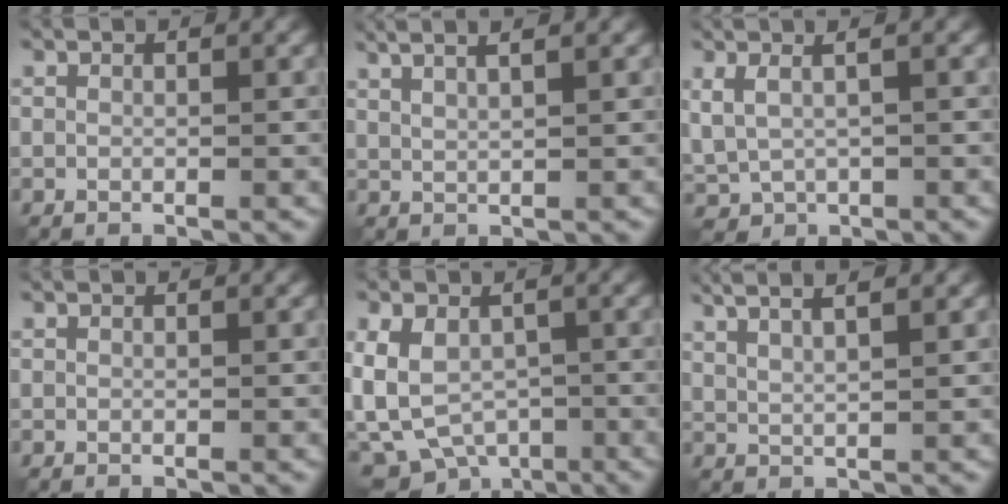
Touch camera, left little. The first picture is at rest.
{"total": 5.5, "force": [3.2, 1.9, 4.0], "torque": [-0.048, 0.033, 0.027]}
{"total": 2.8, "force": [1.2, 1.0, 2.3], "torque": [-0.061, 0.002, 0.033]}
{"total": 0.0}
{"total": 7.3, "force": [-2.7, 5.3, 4.2], "torque": [-0.084, -0.013, -0.052]}
{"total": 6.6, "force": [4.0, 2.2, 4.7], "torque": [-0.061, 0.035, 0.041]}